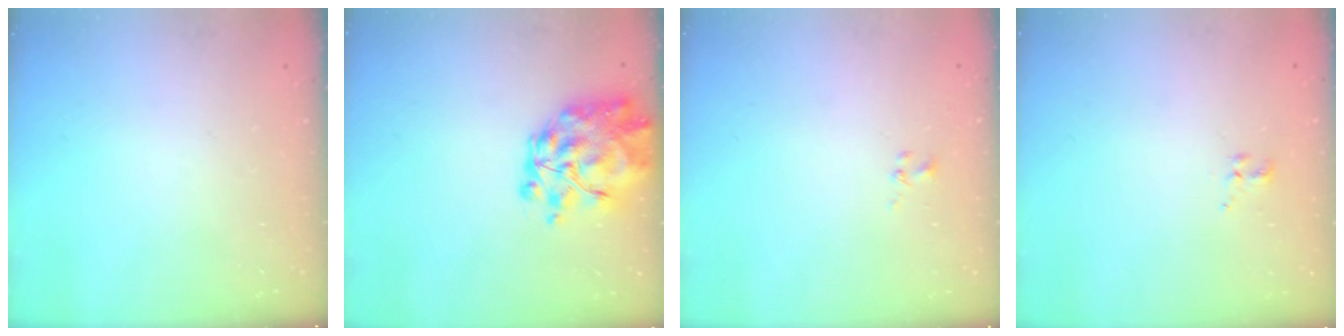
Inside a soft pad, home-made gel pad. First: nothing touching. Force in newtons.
{"total": 10.1, "press": 9.6, "slide": 3.1}
{"total": 0.8, "press": 0.8, "slide": 0.3}
{"total": 2.8, "press": 2.5, "slide": 1.3}